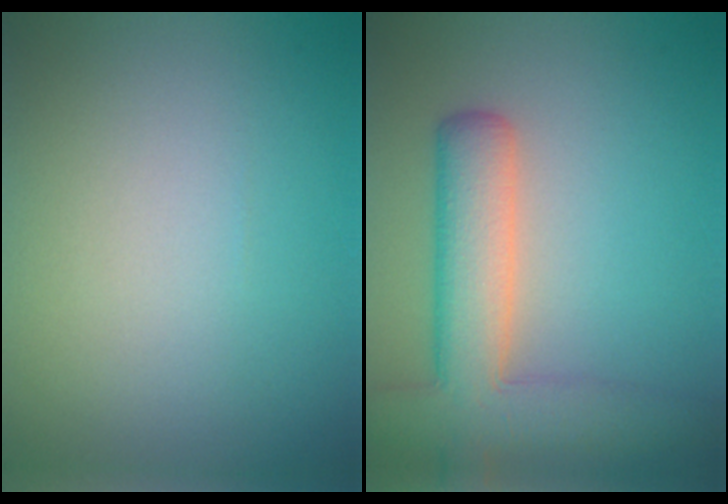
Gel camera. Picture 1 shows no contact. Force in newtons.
{"total": 7.1, "press": 7.1, "slide": 0.4}